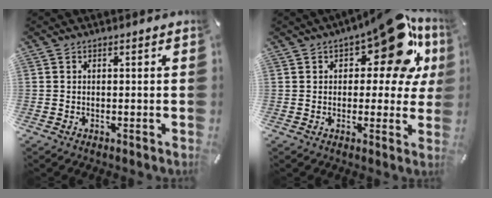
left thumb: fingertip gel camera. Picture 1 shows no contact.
{"total": 18.9, "force": [9.1, 8.8, 14.0], "torque": [-0.176, -0.053, 0.145]}